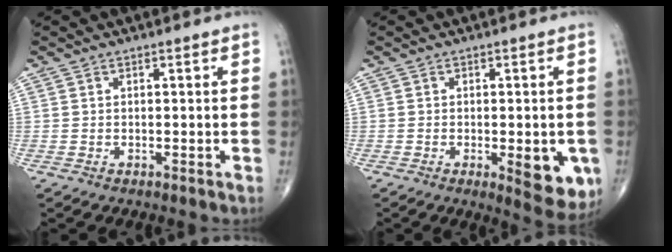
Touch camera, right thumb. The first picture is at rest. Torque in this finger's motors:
{"motor_torque": [0.89, 1.10, 0.48, -0.62, 0.15]}